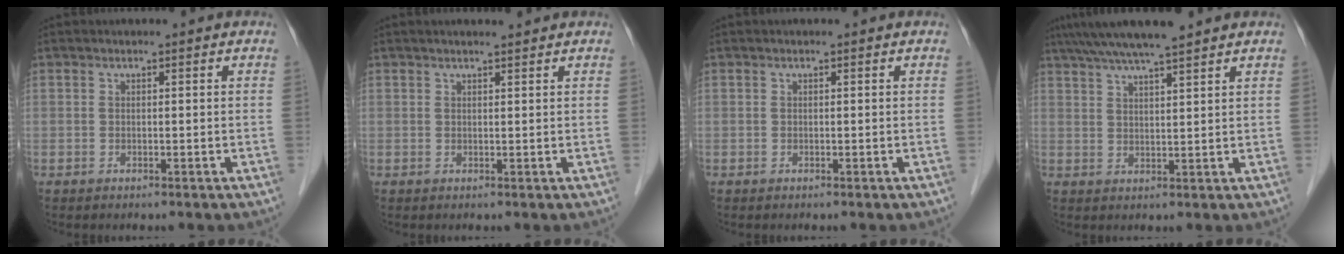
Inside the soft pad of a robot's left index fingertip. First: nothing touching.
{"total": 2.1, "force": [1.9, 0.2, 0.9], "torque": [-0.010, 0.010, 0.025]}
{"total": 0.0}
{"total": 8.3, "force": [6.9, -0.1, 4.5], "torque": [-0.074, 0.025, 0.110]}